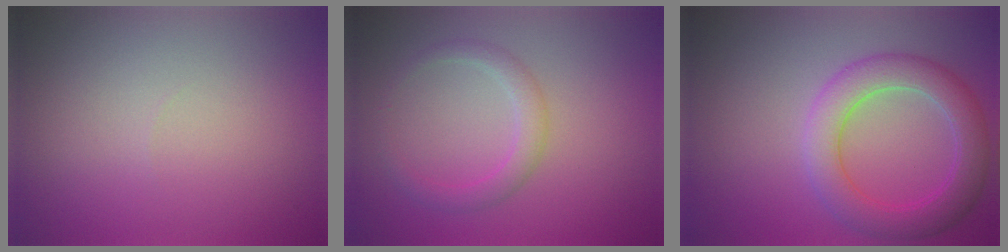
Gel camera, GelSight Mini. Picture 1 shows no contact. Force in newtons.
{"total": 2.1, "press": 2.1, "slide": 0.0}
{"total": 5.3, "press": 5.3, "slide": 0.2}